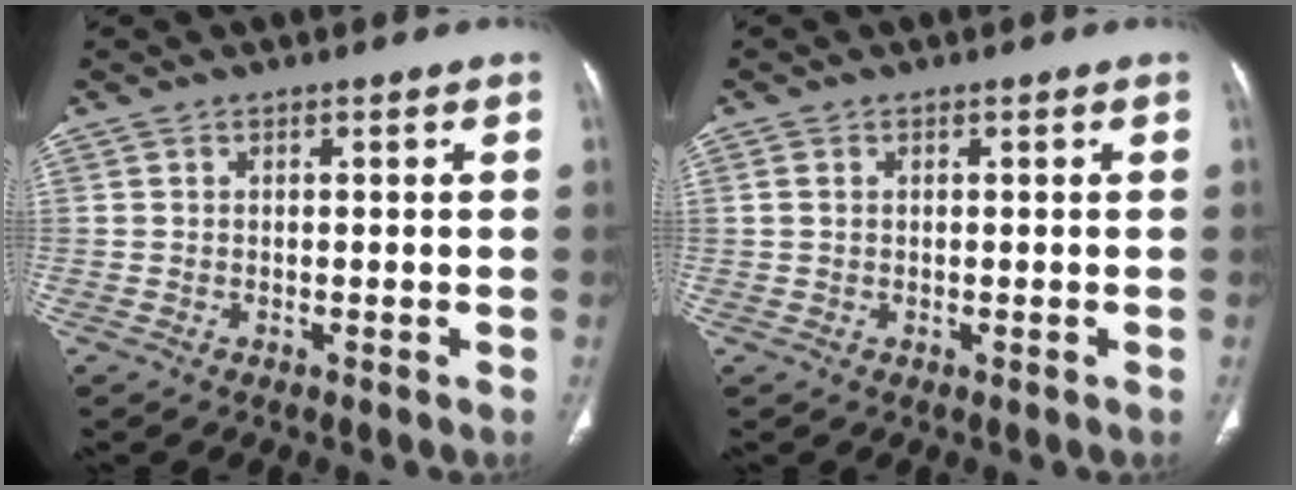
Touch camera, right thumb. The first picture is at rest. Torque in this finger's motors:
{"motor_torque": [-0.23, 0.14, -0.12, 0.08, -0.01]}